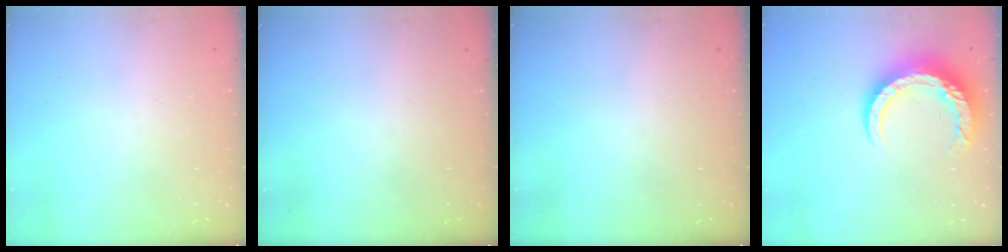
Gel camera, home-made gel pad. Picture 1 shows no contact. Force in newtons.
{"total": 0.0}
{"total": 0.0}
{"total": 12.0, "press": 11.9, "slide": 1.2}